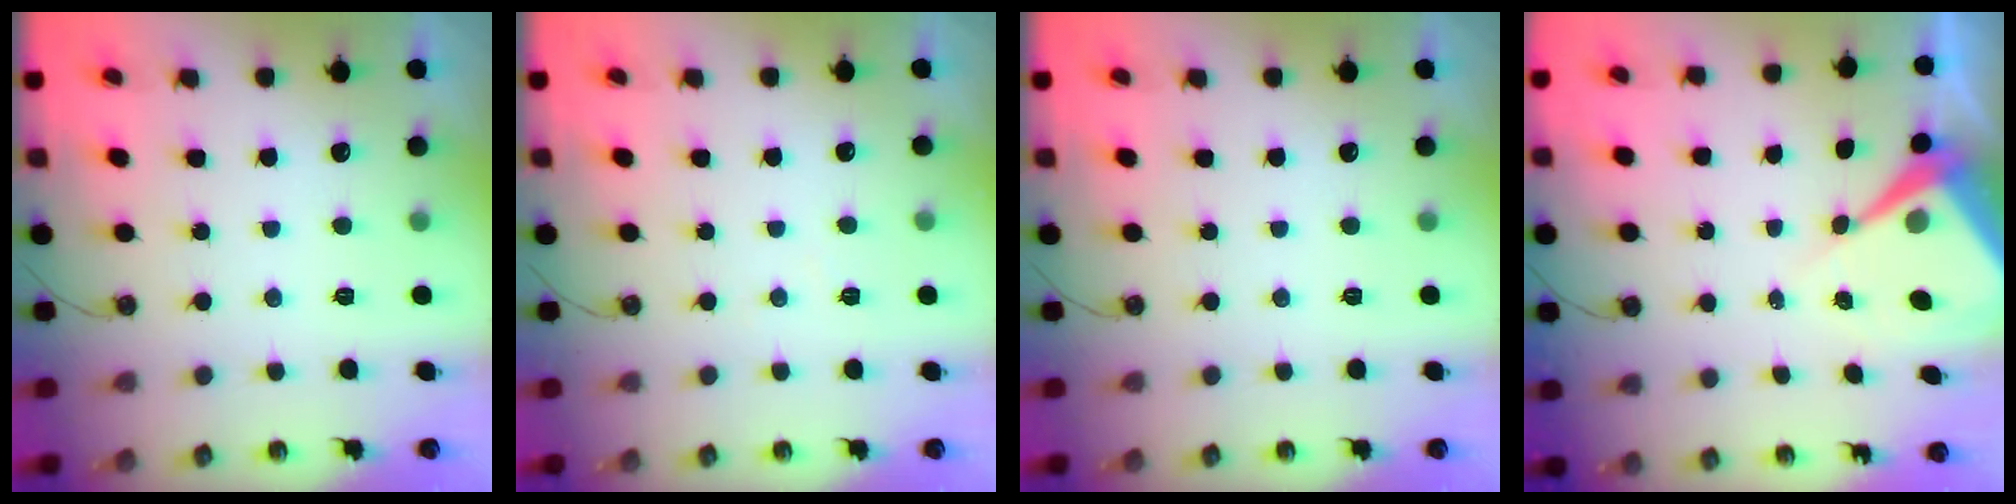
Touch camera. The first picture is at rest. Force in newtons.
{"total": 4.1, "press": 4.0, "slide": 0.7}
{"total": 0.0}
{"total": 8.5, "press": 8.5, "slide": 0.9}